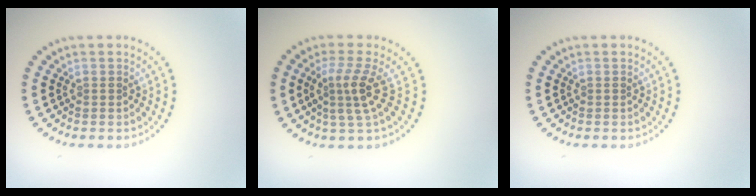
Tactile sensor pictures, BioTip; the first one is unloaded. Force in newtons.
{"total": 3.0, "press": 2.2, "slide": 2.1}
{"total": 0.0}